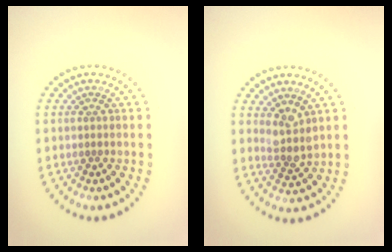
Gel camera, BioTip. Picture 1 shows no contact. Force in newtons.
{"total": 2.4, "press": 1.9, "slide": 1.5}